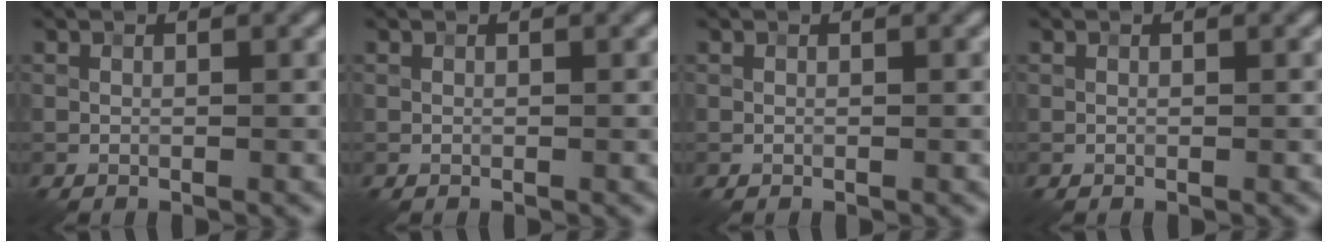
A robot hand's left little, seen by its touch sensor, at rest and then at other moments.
{"total": 0.0}
{"total": 0.0}
{"total": 0.0}